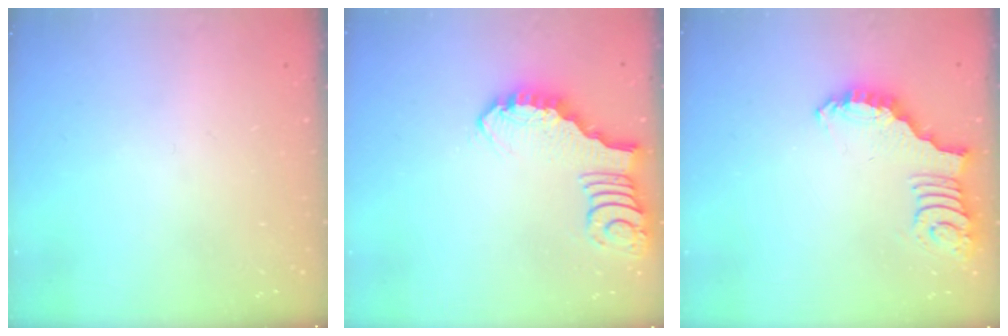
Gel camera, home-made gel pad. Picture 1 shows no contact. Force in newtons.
{"total": 2.4, "press": 2.4, "slide": 0.3}
{"total": 2.7, "press": 2.7, "slide": 0.6}